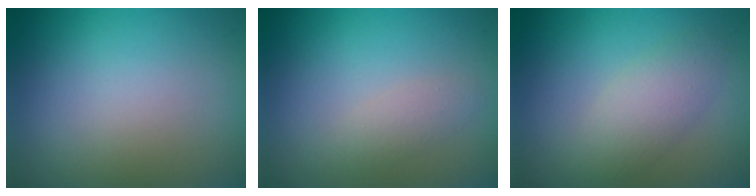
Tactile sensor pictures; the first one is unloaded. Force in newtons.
{"total": 1.4, "press": 1.4, "slide": 0.1}
{"total": 2.8, "press": 2.8, "slide": 0.2}